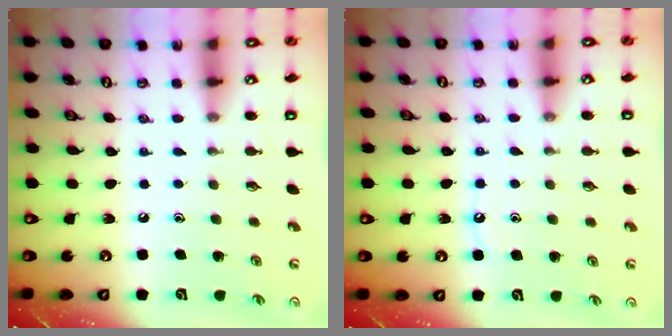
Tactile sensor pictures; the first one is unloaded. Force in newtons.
{"total": 5.6, "press": 5.6, "slide": 0.7}